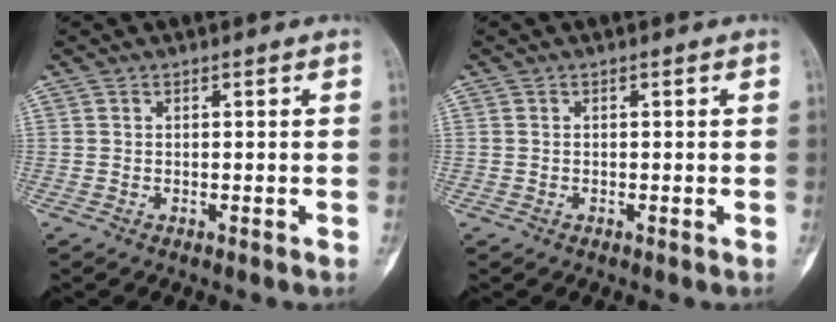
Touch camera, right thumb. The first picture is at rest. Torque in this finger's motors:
{"motor_torque": [0.09, 0.09, 0.11, -0.36, 0.06]}